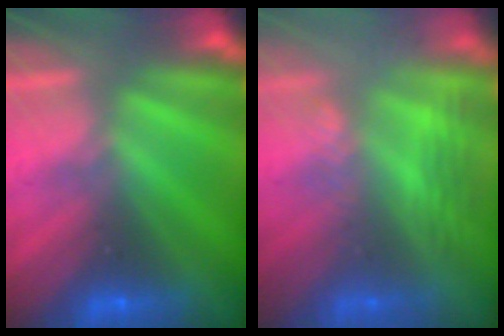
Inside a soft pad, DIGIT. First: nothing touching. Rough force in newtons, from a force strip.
{"total": 3.0}